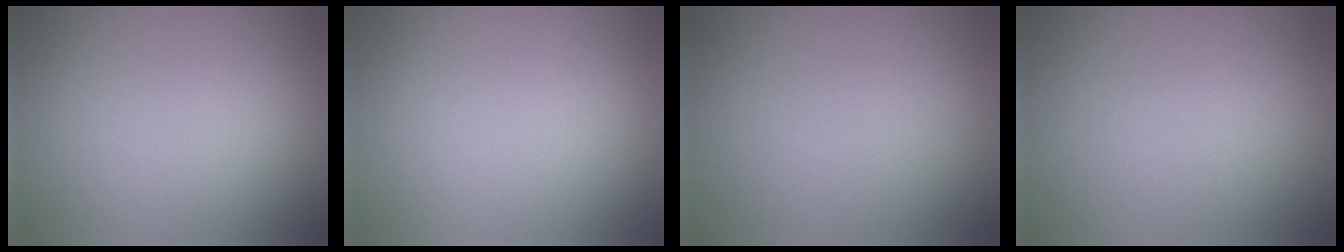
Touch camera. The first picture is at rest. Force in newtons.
{"total": 0.0}
{"total": 0.0}
{"total": 0.0}